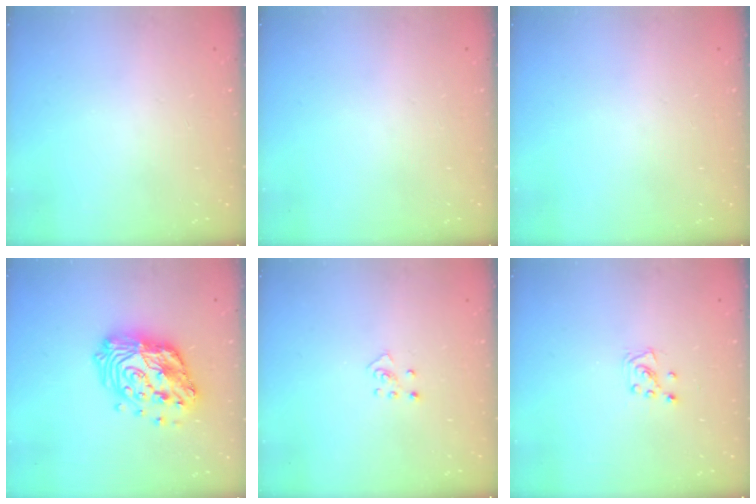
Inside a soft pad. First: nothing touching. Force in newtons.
{"total": 0.0}
{"total": 0.0}
{"total": 18.3, "press": 18.2, "slide": 1.6}
{"total": 3.7, "press": 3.7, "slide": 0.3}
{"total": 4.9, "press": 4.9, "slide": 0.5}